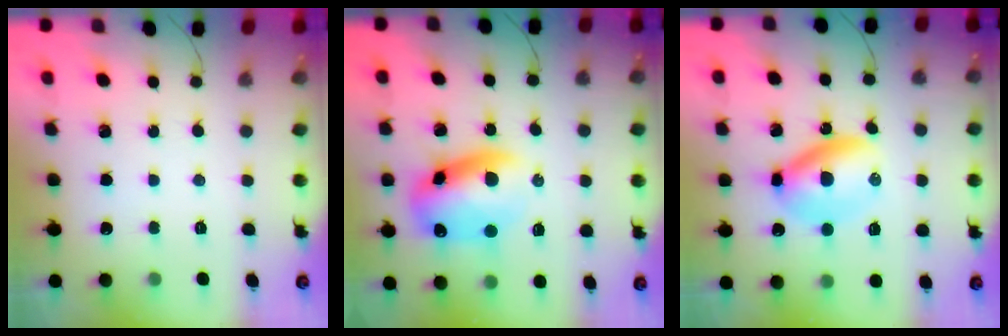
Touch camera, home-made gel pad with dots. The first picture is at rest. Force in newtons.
{"total": 13.3, "press": 13.0, "slide": 2.9}
{"total": 7.0, "press": 6.8, "slide": 1.6}